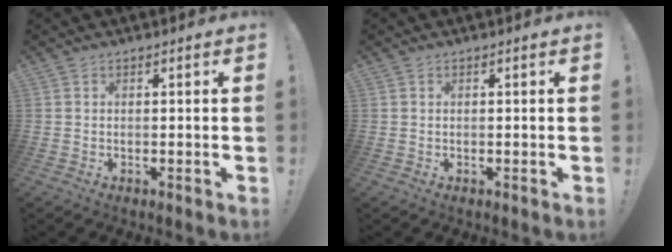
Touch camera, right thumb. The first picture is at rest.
{"total": 0.0}